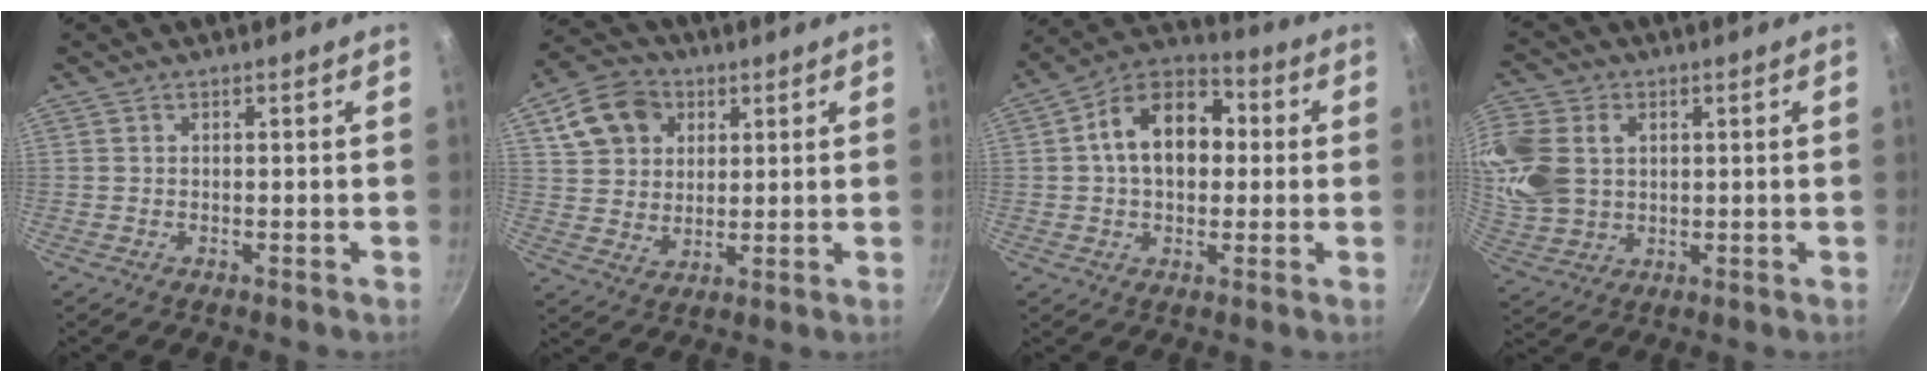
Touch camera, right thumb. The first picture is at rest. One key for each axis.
{"total": 11.8, "fx": 4.7, "fy": 9.3, "fz": 5.6, "tx": -0.078, "ty": 0.000, "tz": 0.081}
{"total": 15.2, "fx": 1.7, "fy": 10.4, "fz": 10.9, "tx": -0.136, "ty": 0.031, "tz": 0.006}
{"total": 13.7, "fx": 2.7, "fy": 10.6, "fz": 8.3, "tx": -0.172, "ty": -0.006, "tz": 0.057}